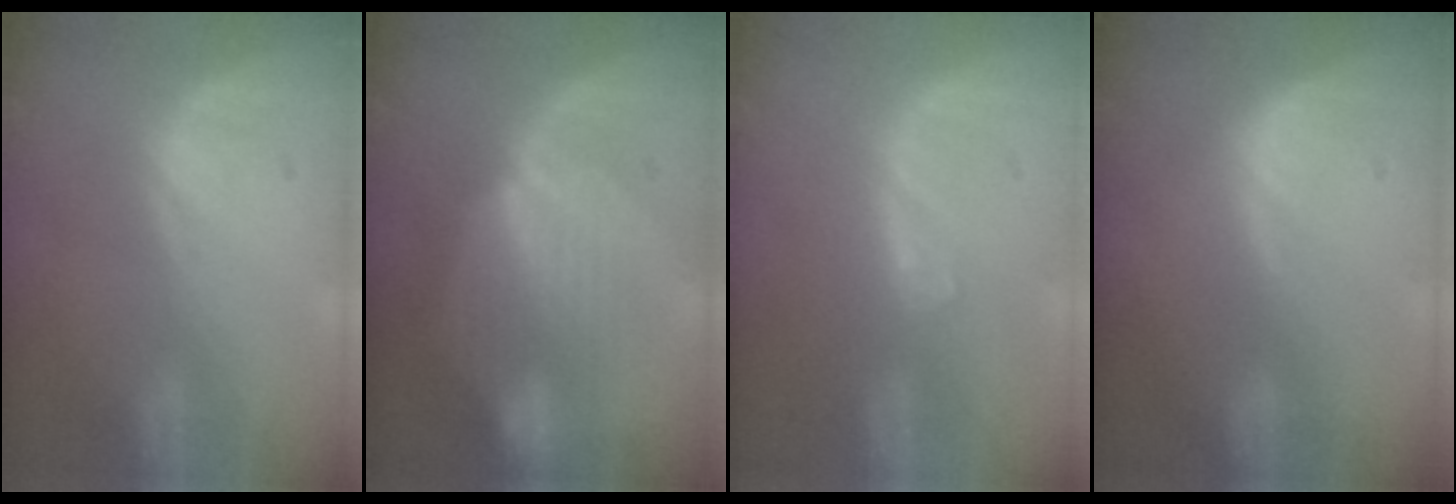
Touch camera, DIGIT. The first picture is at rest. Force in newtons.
{"total": 8.5, "press": 8.0, "slide": 3.0}
{"total": 1.5, "press": 1.2, "slide": 0.9}
{"total": 0.5, "press": 0.3, "slide": 0.4}